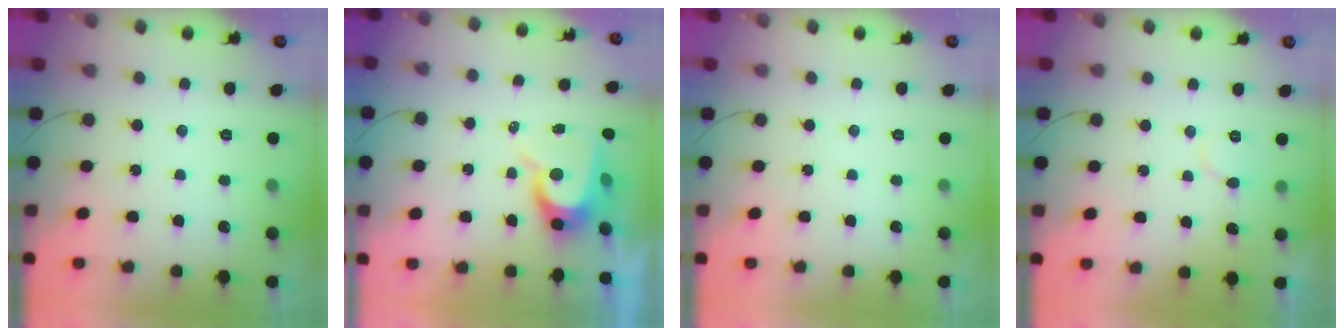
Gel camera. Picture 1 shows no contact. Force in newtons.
{"total": 8.6, "press": 8.6, "slide": 0.8}
{"total": 0.0}
{"total": 4.3, "press": 4.3, "slide": 0.5}